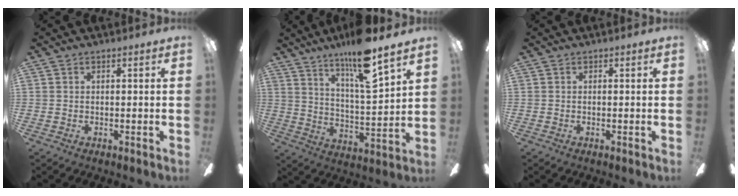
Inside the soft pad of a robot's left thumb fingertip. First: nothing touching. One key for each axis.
{"total": 14.8, "fx": 11.5, "fy": 1.9, "fz": 9.1, "tx": -0.169, "ty": -0.066, "tz": 0.189}
{"total": 0.0}